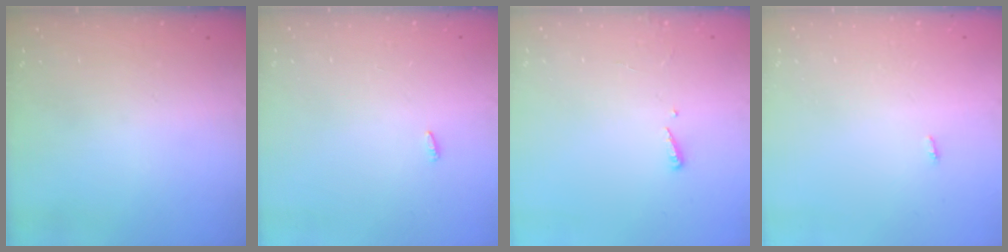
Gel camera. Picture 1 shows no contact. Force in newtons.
{"total": 2.1, "press": 1.9, "slide": 0.7}
{"total": 2.4, "press": 2.4, "slide": 0.2}
{"total": 2.8, "press": 1.8, "slide": 2.2}